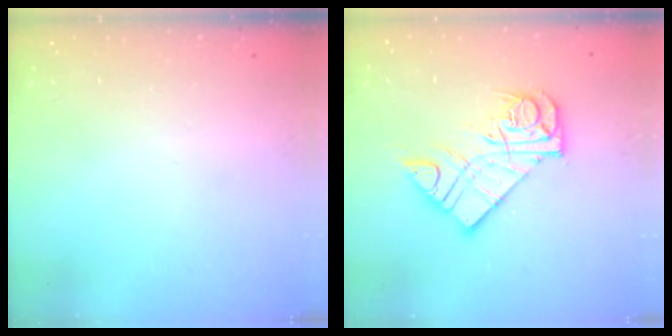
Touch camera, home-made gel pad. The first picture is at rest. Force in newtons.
{"total": 13.7, "press": 13.7, "slide": 1.4}